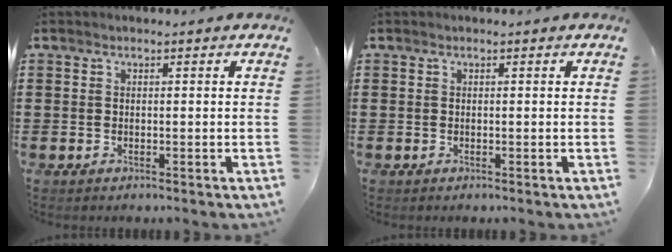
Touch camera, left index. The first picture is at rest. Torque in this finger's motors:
{"motor_torque": [0.05, 0.00, -0.01, -0.01]}